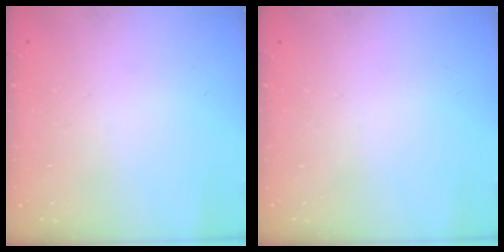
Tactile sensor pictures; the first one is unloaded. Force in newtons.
{"total": 0.0}